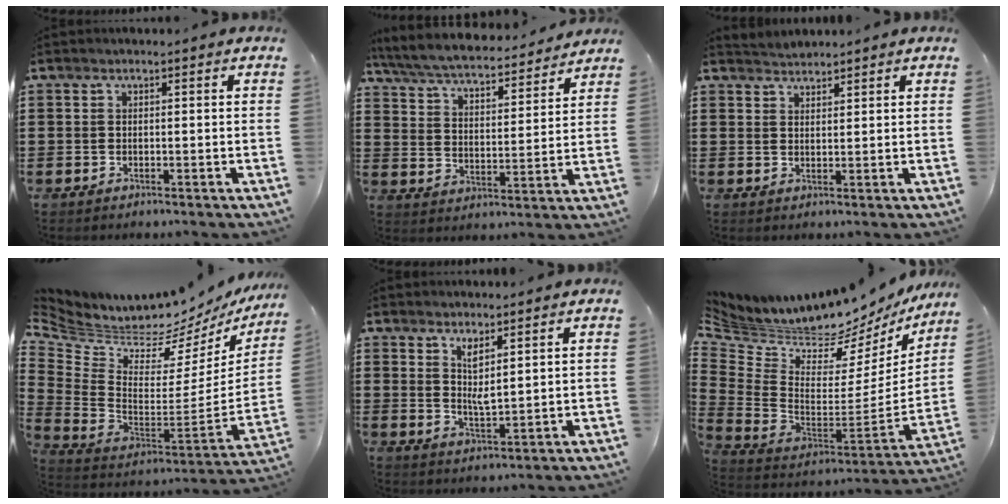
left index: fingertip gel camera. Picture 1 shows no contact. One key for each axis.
{"total": 5.8, "fx": 5.5, "fy": 0.3, "fz": 1.9, "tx": -0.061, "ty": -0.038, "tz": 0.092}
{"total": 2.1, "fx": 2.1, "fy": 0.2, "fz": -0.1, "tx": -0.004, "ty": 0.000, "tz": 0.041}
{"total": 4.1, "fx": 4.0, "fy": 0.9, "fz": 0.4, "tx": -0.047, "ty": -0.063, "tz": 0.060}
{"total": 3.4, "fx": 2.2, "fy": 0.9, "fz": 2.4, "tx": -0.051, "ty": -0.003, "tz": 0.040}
{"total": 6.0, "fx": 5.9, "fy": 0.8, "fz": 0.5, "tx": -0.055, "ty": -0.077, "tz": 0.092}